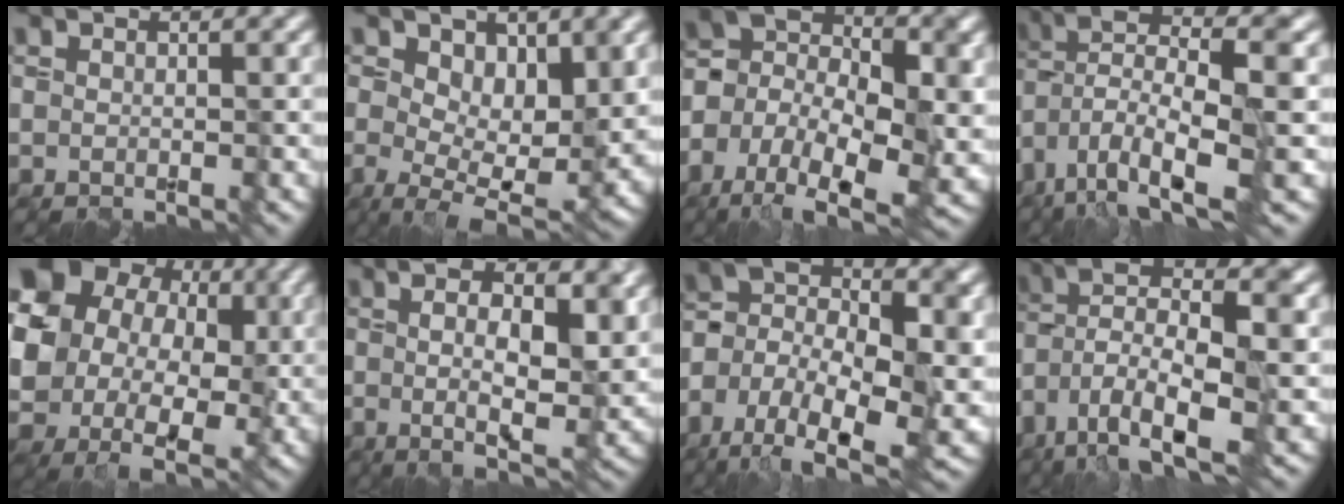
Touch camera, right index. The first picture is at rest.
{"total": 8.5, "force": [0.1, 4.4, 7.3], "torque": [-0.119, -0.014, -0.001]}
{"total": 10.9, "force": [-4.7, 5.8, 8.0], "torque": [-0.139, 0.006, -0.096]}
{"total": 9.3, "force": [-3.7, 2.9, 8.0], "torque": [-0.141, 0.010, -0.068]}
{"total": 17.9, "force": [4.3, 15.1, 8.6], "torque": [-0.214, 0.016, 0.078]}
{"total": 8.4, "force": [1.4, 3.1, 7.6], "torque": [-0.108, 0.002, 0.012]}
{"total": 11.7, "force": [-5.7, 5.7, 8.5], "torque": [-0.153, 0.003, -0.114]}
{"total": 10.3, "force": [-4.5, 3.5, 8.5], "torque": [-0.148, 0.004, -0.084]}